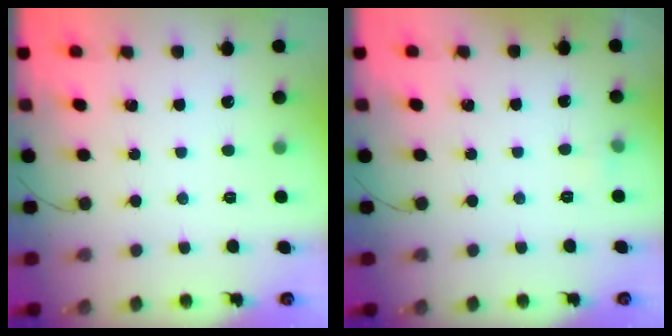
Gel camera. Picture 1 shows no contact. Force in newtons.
{"total": 3.2, "press": 2.9, "slide": 1.3}